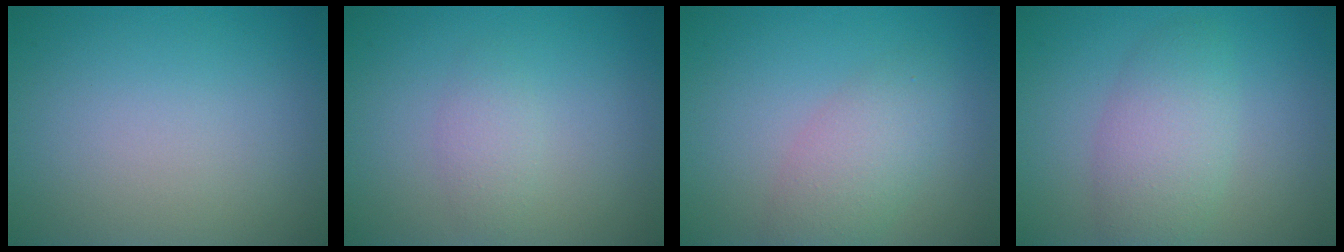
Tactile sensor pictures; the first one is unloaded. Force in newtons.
{"total": 1.5, "press": 1.5, "slide": 0.0}
{"total": 3.4, "press": 3.4, "slide": 0.2}
{"total": 4.2, "press": 4.2, "slide": 0.3}